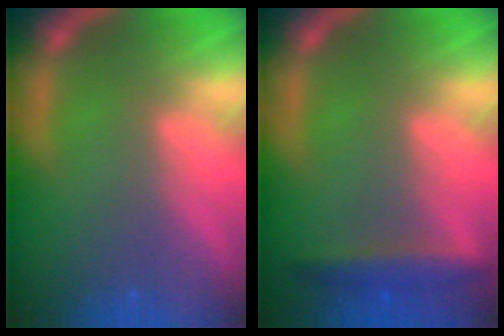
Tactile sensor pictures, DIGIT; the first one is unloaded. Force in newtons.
{"total": 2.9}